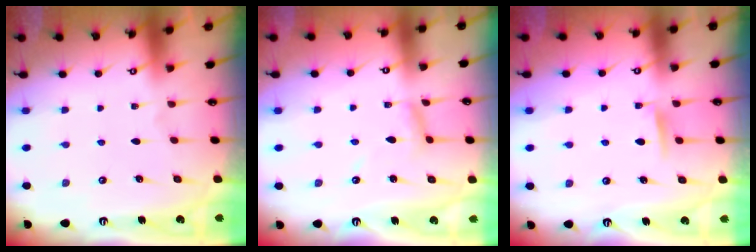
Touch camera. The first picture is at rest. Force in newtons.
{"total": 6.1, "press": 6.1, "slide": 0.3}
{"total": 5.6, "press": 5.6, "slide": 0.6}